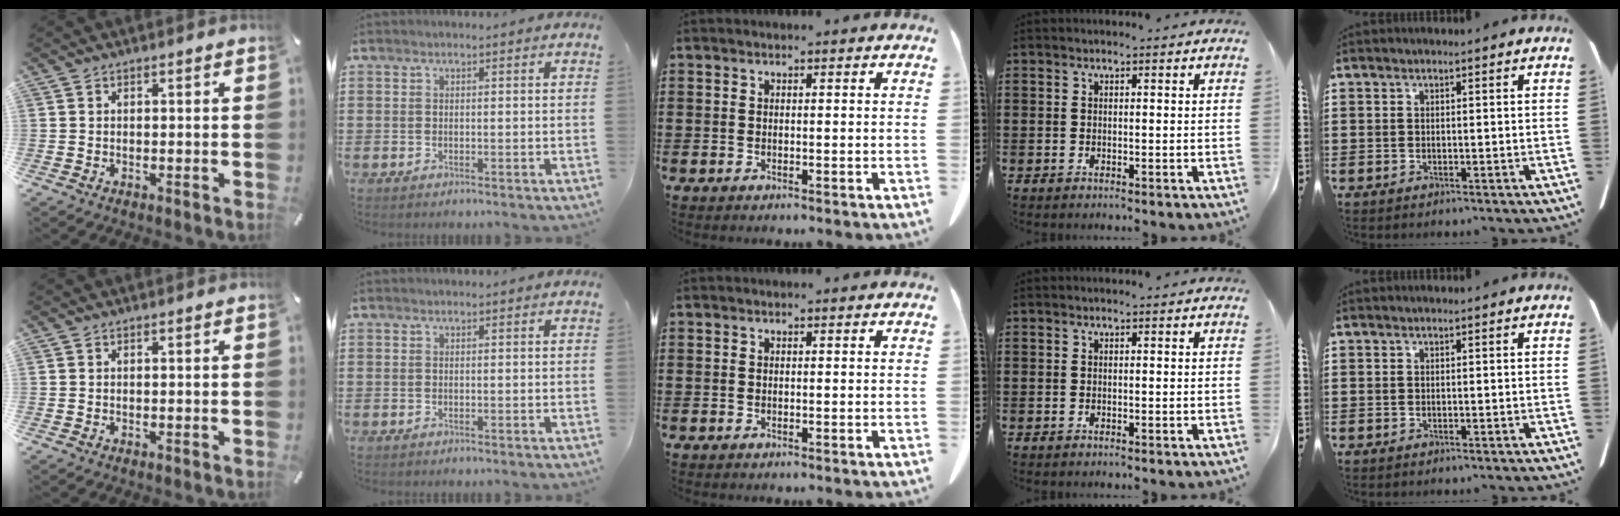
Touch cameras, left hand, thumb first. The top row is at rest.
{}